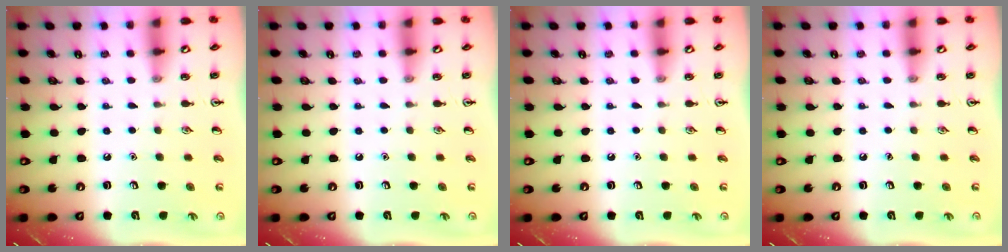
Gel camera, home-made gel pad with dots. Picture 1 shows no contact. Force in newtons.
{"total": 0.0}
{"total": 0.0}
{"total": 0.0}